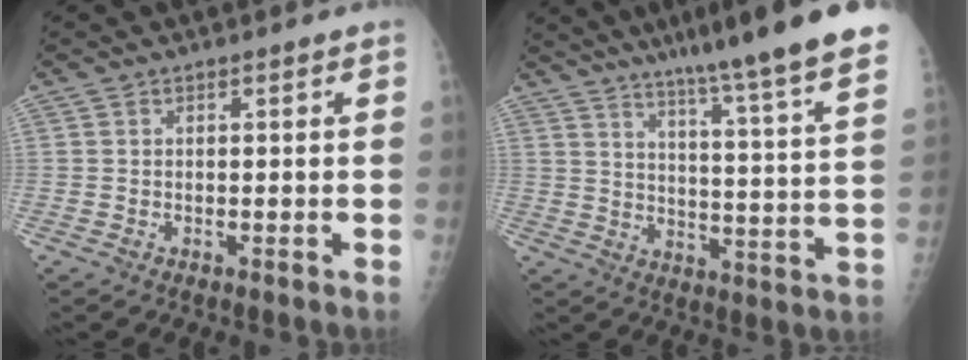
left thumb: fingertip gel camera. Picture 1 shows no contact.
{"total": 20.9, "force": [16.5, 0.4, 12.8], "torque": [-0.170, -0.085, 0.225]}